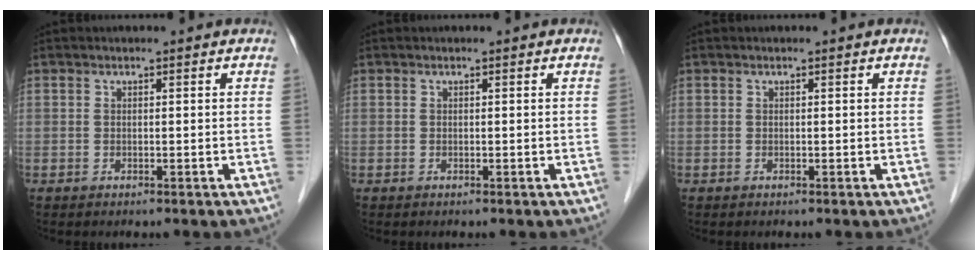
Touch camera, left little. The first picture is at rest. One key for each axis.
{"total": 0.0}
{"total": 0.0}